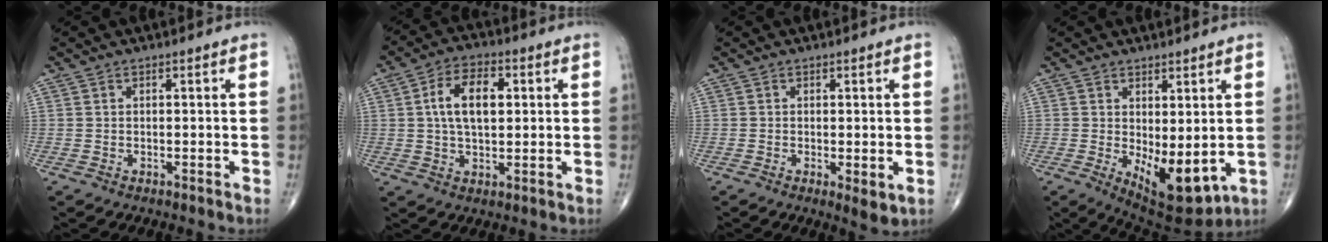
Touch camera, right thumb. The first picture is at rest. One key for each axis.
{"total": 9.7, "fx": 1.7, "fy": 5.3, "fz": 7.9, "tx": -0.133, "ty": 0.007, "tz": 0.027}
{"total": 3.1, "fx": -0.5, "fy": 1.1, "fz": 2.8, "tx": -0.044, "ty": -0.011, "tz": -0.009}
{"total": 10.5, "fx": -1.2, "fy": 4.7, "fz": 9.3, "tx": -0.123, "ty": -0.023, "tz": 0.002}